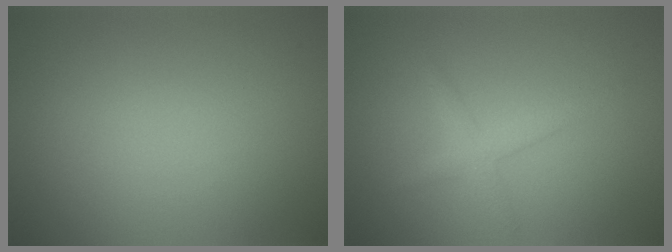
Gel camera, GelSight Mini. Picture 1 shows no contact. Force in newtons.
{"total": 1.8, "press": 1.8, "slide": 0.0}